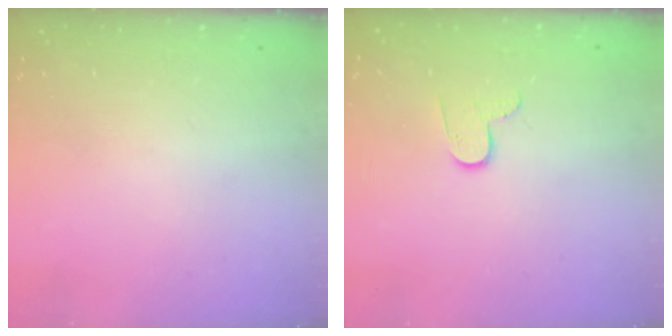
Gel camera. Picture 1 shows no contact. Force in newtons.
{"total": 5.2, "press": 5.2, "slide": 0.4}